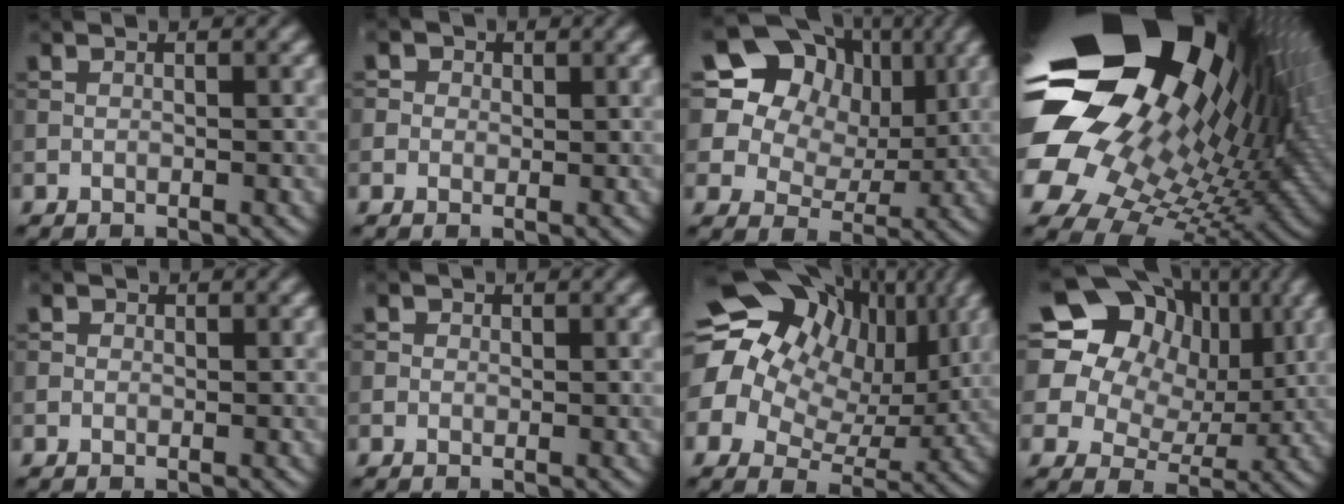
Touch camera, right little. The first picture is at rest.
{"total": 0.6, "force": [-0.2, 0.2, -0.5], "torque": [0.019, -0.006, -0.019]}
{"total": 17.0, "force": [8.1, 12.8, 7.6], "torque": [-0.182, 0.043, 0.142]}
{"total": 19.1, "force": [7.3, 11.1, 13.6], "torque": [-0.262, 0.011, 0.135]}
{"total": 1.9, "force": [-1.0, -1.2, -1.2], "torque": [0.030, -0.011, -0.020]}
{"total": 1.6, "force": [-0.8, -0.9, -1.0], "torque": [0.027, -0.010, -0.021]}
{"total": 15.1, "force": [6.0, 11.1, 8.3], "torque": [-0.185, 0.040, 0.102]}
{"total": 18.7, "force": [8.4, 14.4, 8.4], "torque": [-0.182, 0.045, 0.129]}